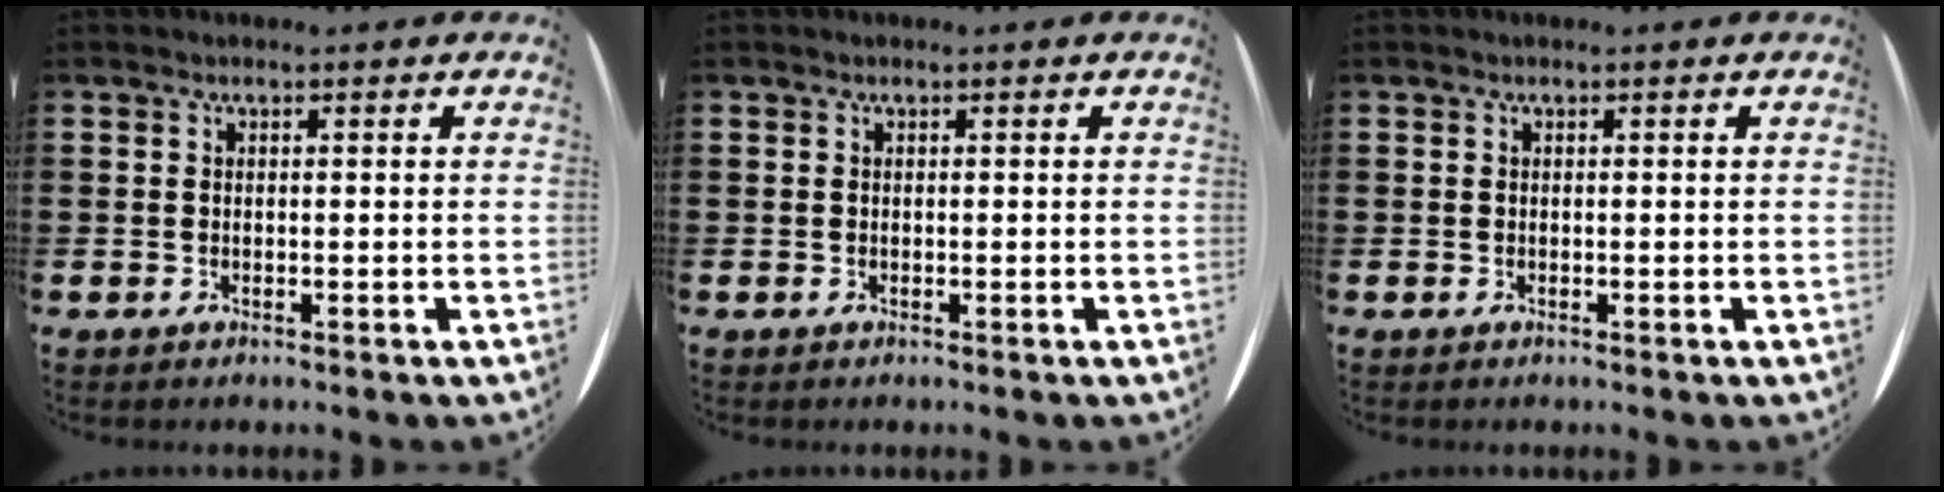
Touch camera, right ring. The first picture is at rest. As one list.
[{"total": 0.0}, {"total": 0.0}]